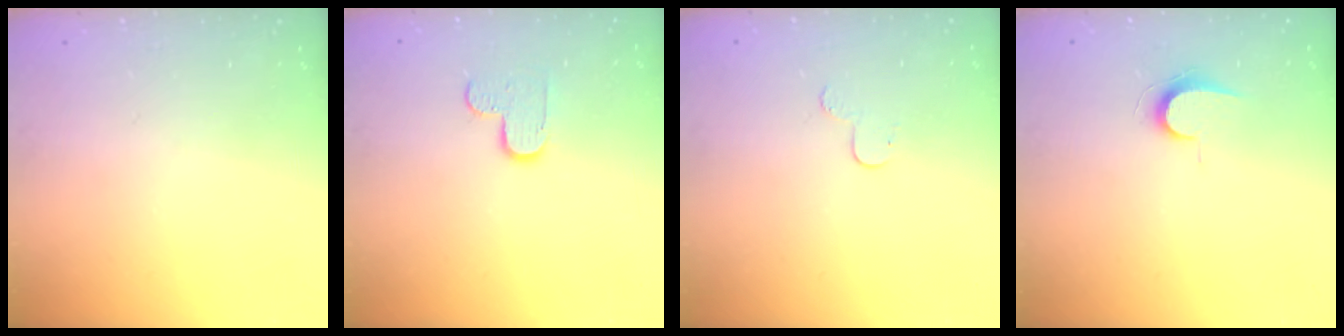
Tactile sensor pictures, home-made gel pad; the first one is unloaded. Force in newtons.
{"total": 6.2, "press": 6.2, "slide": 0.3}
{"total": 4.8, "press": 4.8, "slide": 0.5}
{"total": 5.9, "press": 5.9, "slide": 0.6}